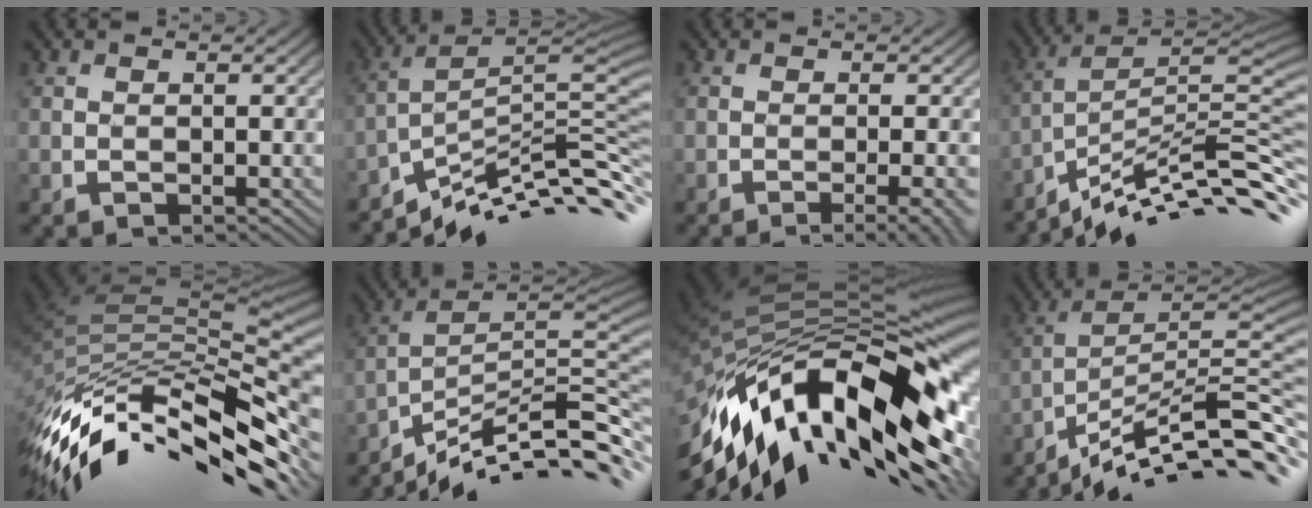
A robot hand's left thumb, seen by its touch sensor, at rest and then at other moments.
{"total": 10.8, "force": [-6.7, 2.1, 8.2], "torque": [-0.144, 0.013, -0.108]}
{"total": 5.2, "force": [-2.6, 1.0, 4.4], "torque": [-0.052, 0.008, -0.037]}
{"total": 11.6, "force": [-7.3, 2.4, 8.7], "torque": [-0.153, 0.014, -0.121]}
{"total": 16.1, "force": [-6.6, 6.8, 13.0], "torque": [-0.284, -0.020, -0.109]}
{"total": 11.8, "force": [-7.8, 2.2, 8.7], "torque": [-0.149, 0.011, -0.124]}
{"total": 18.6, "force": [-7.2, 8.1, 15.1], "torque": [-0.296, -0.015, -0.126]}
{"total": 12.8, "force": [-8.4, 2.2, 9.4], "torque": [-0.164, 0.010, -0.139]}